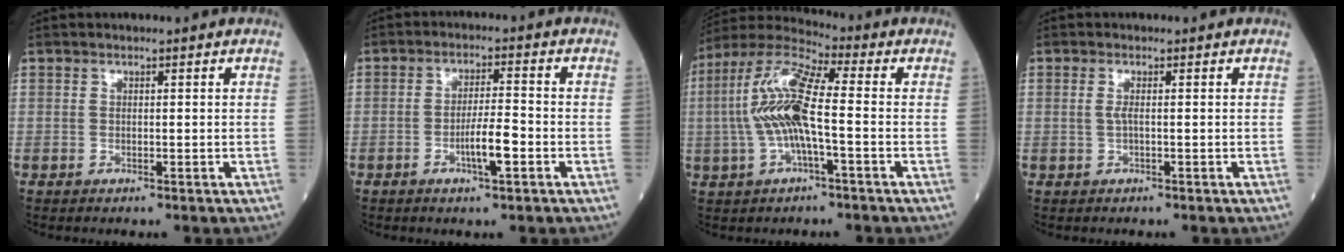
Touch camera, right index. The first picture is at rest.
{"total": 5.0, "force": [-1.9, 0.4, 4.6], "torque": [-0.084, -0.001, -0.035]}
{"total": 12.7, "force": [-0.7, 2.5, 12.4], "torque": [-0.267, 0.018, -0.020]}
{"total": 1.3, "force": [0.1, 0.2, 1.2], "torque": [-0.033, 0.000, 0.002]}